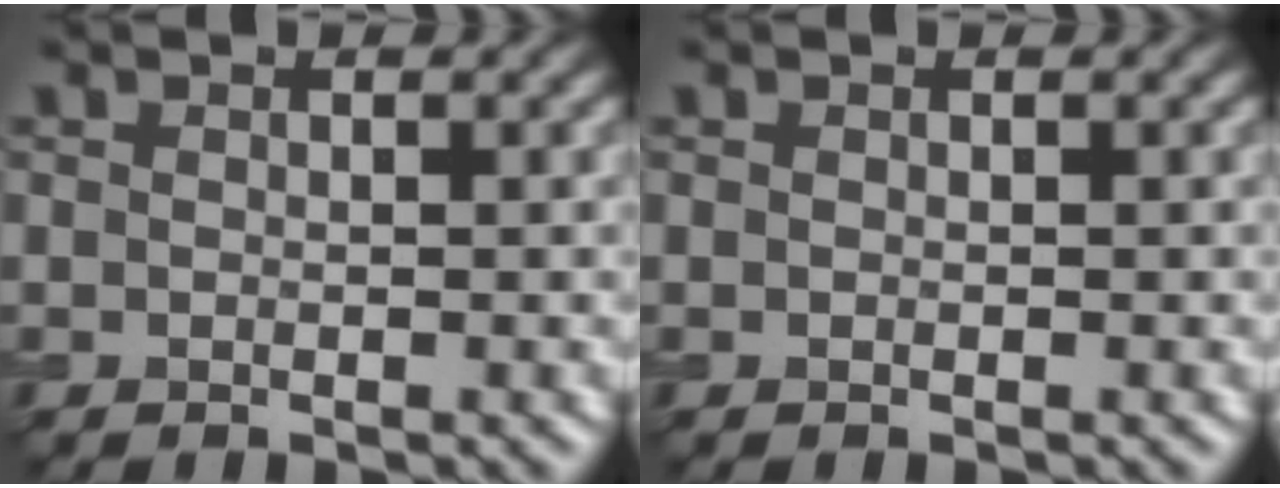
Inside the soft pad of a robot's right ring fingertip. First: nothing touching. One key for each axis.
{"total": 0.0}